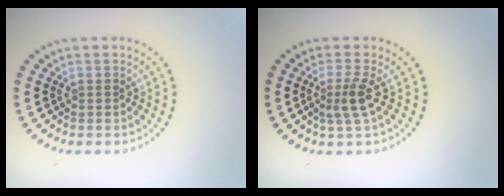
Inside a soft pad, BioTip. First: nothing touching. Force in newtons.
{"total": 2.4, "press": 1.8, "slide": 1.5}